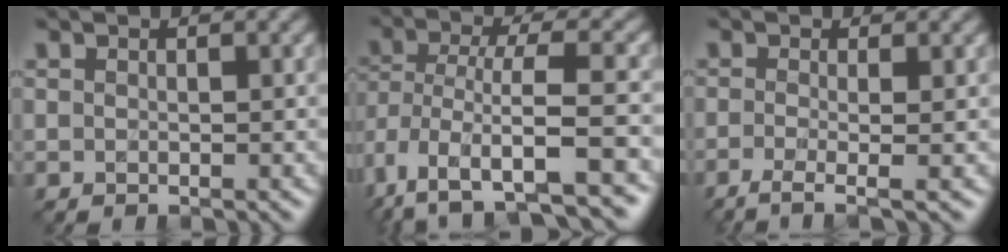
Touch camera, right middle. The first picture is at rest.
{"total": 10.1, "force": [-5.8, 4.1, 7.3], "torque": [-0.143, 0.002, -0.093]}
{"total": 3.8, "force": [-1.3, 1.2, 3.3], "torque": [-0.047, -0.011, -0.032]}